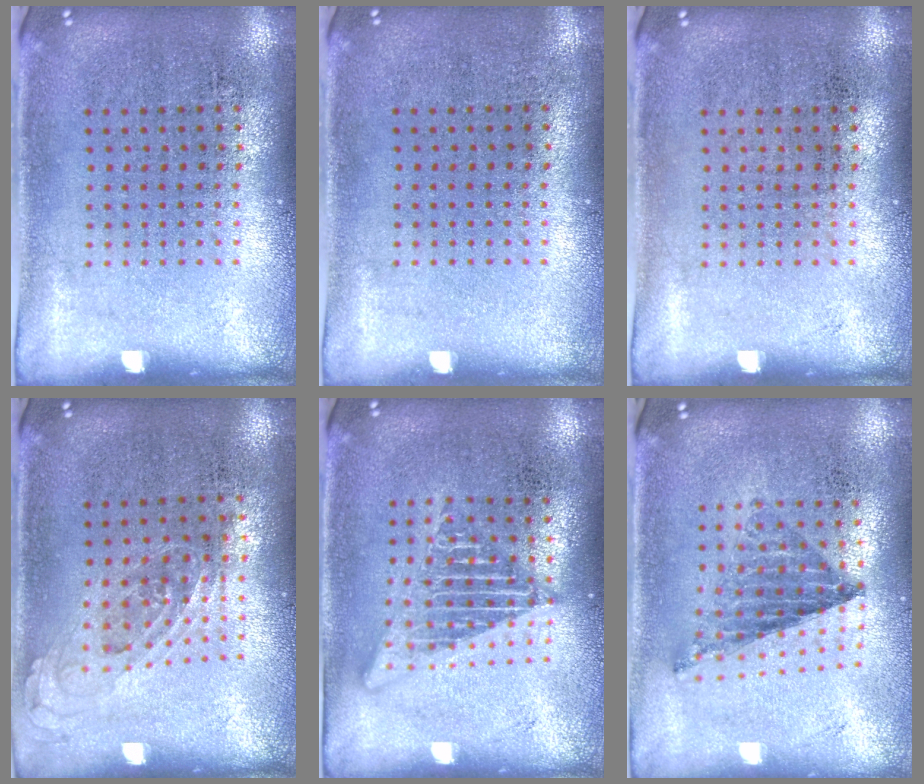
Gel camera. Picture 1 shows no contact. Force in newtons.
{"total": 0.0}
{"total": 0.0}
{"total": 0.8, "press": 0.7, "slide": 0.4}
{"total": 2.4, "press": 2.4, "slide": 0.2}
{"total": 0.9, "press": 0.8, "slide": 0.2}